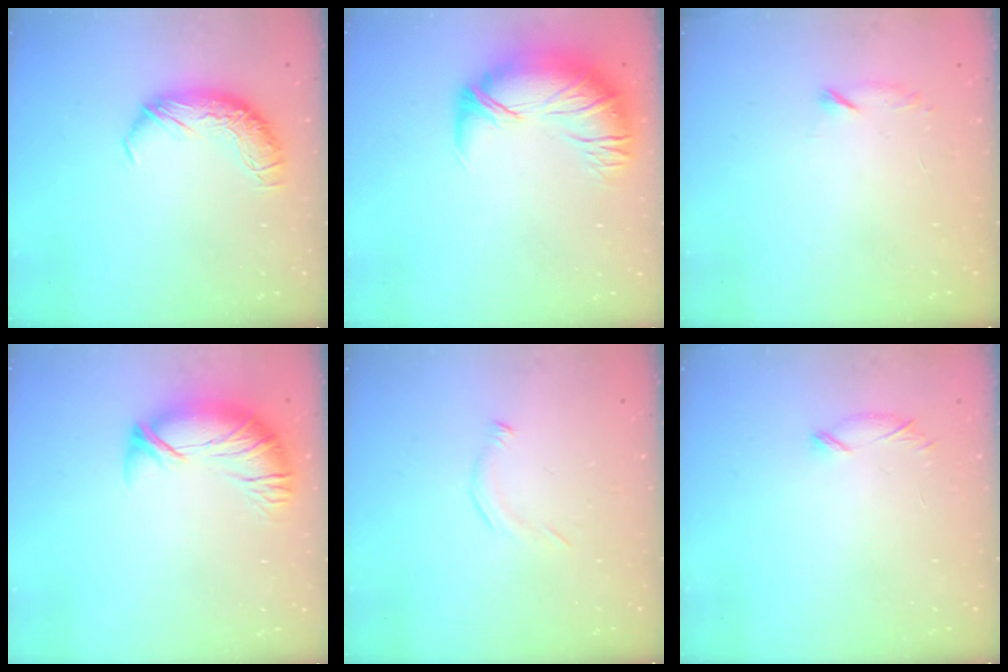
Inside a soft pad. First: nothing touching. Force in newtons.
{"total": 3.5, "press": 1.5, "slide": 3.2}
{"total": 6.2, "press": 6.1, "slide": 1.2}
{"total": 3.3, "press": 2.4, "slide": 2.4}
{"total": 6.0, "press": 5.9, "slide": 0.9}
{"total": 6.5, "press": 6.5, "slide": 0.8}